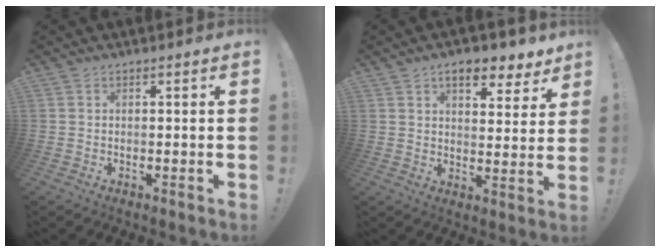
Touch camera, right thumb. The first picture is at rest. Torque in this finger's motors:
{"motor_torque": [0.01, 0.05, 0.09, 0.11, 0.00]}